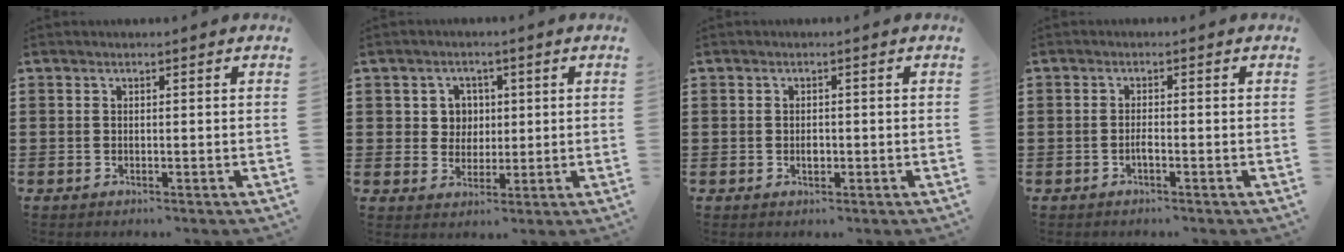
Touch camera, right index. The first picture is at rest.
{"total": 4.1, "force": [0.9, 3.9, 1.2], "torque": [-0.041, 0.014, 0.014]}
{"total": 1.4, "force": [-0.3, 1.0, 1.0], "torque": [-0.019, 0.003, -0.006]}
{"total": 1.3, "force": [-0.7, 0.3, 1.1], "torque": [-0.022, 0.000, -0.012]}